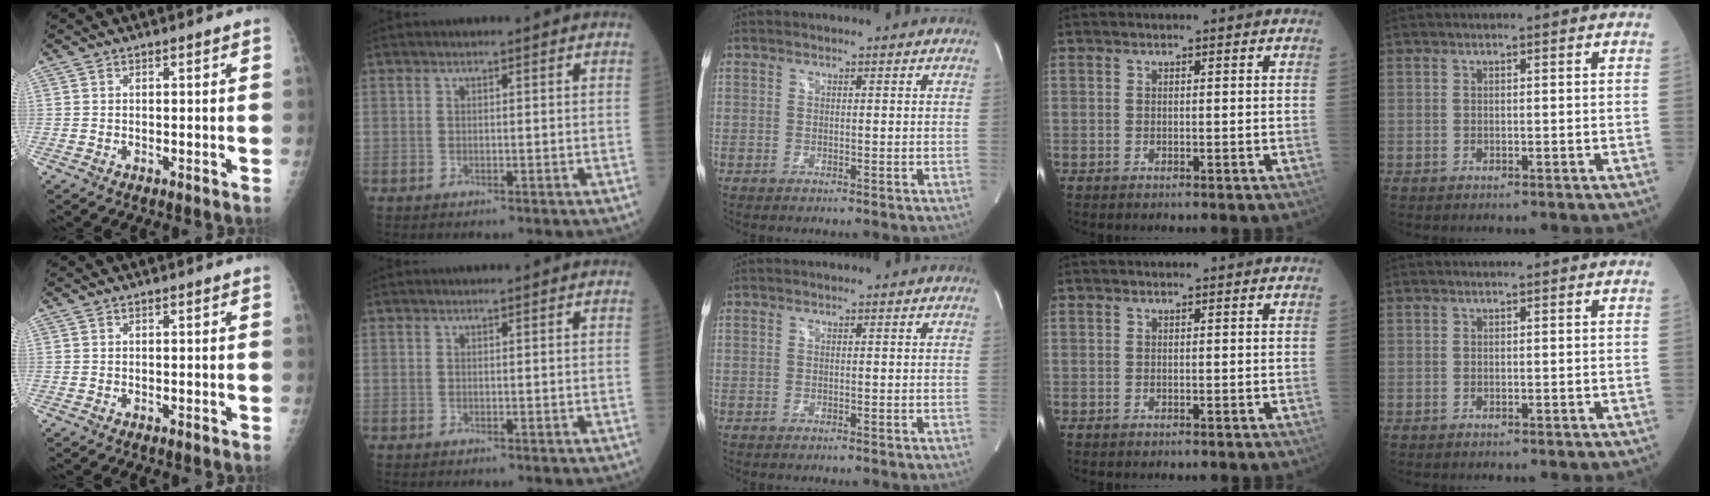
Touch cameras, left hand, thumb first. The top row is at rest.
{}